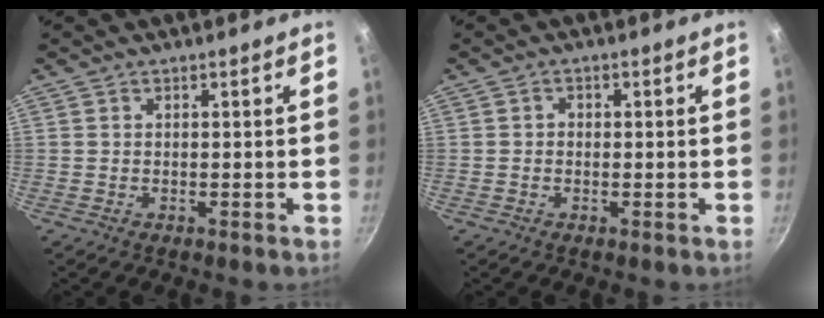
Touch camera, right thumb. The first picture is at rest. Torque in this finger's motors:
{"motor_torque": [-0.44, -0.15, -0.15, 0.26, 0.06]}